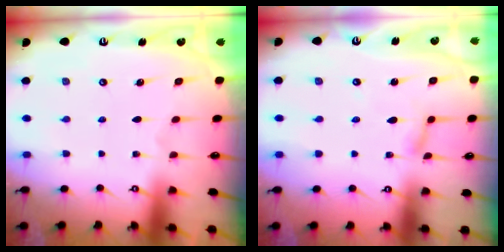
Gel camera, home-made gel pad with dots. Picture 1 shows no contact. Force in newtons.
{"total": 2.8, "press": 2.7, "slide": 0.3}